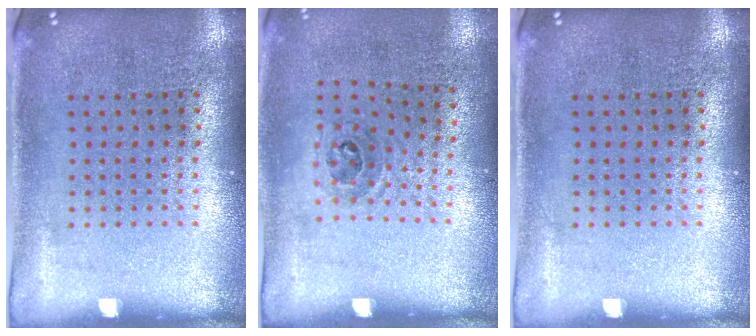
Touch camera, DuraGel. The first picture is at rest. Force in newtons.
{"total": 1.1, "press": 0.7, "slide": 0.8}
{"total": 0.0}